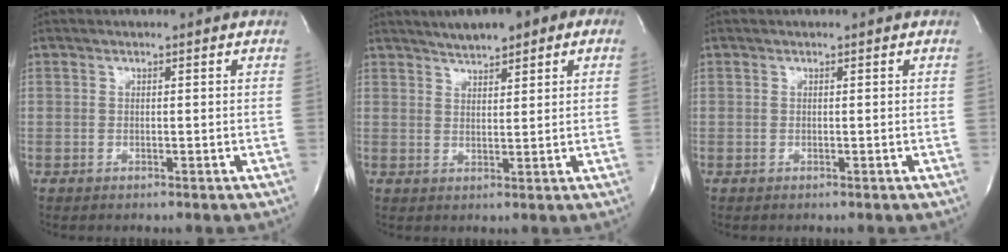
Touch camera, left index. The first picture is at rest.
{"total": 7.6, "force": [4.9, 2.2, 5.4], "torque": [-0.081, 0.024, 0.071]}
{"total": 0.0}